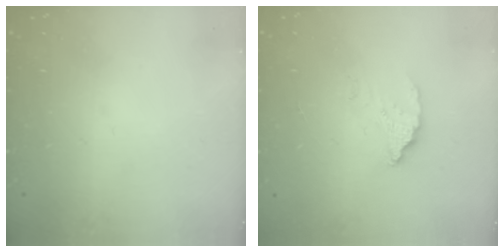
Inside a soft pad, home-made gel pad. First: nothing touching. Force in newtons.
{"total": 3.8, "press": 3.8, "slide": 0.3}